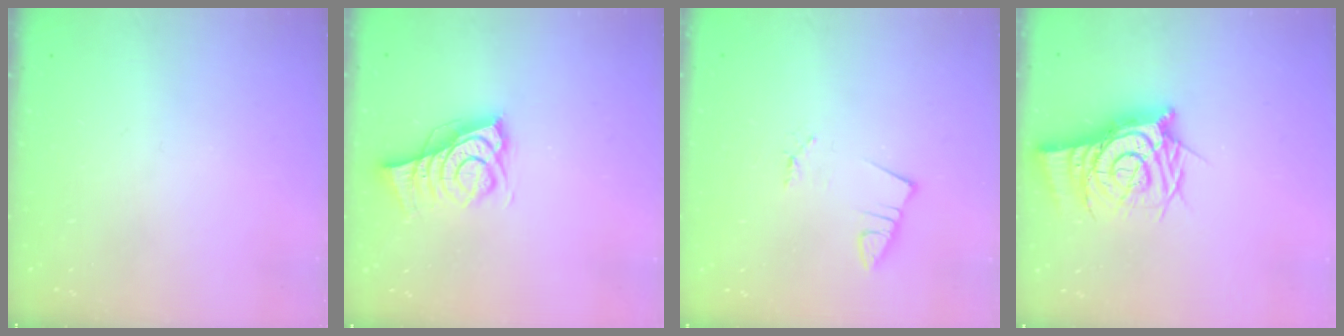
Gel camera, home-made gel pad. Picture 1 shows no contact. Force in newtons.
{"total": 9.3, "press": 8.8, "slide": 2.9}
{"total": 0.9, "press": 0.9, "slide": 0.1}
{"total": 10.8, "press": 10.8, "slide": 1.1}